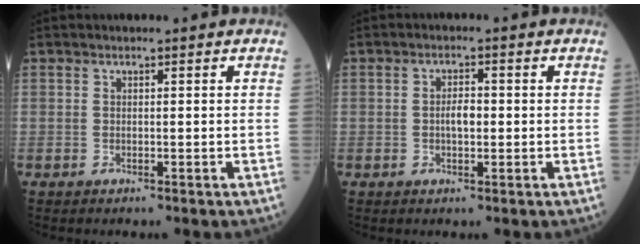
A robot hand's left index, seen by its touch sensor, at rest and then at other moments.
{"total": 2.6, "force": [-0.8, 1.1, 2.2], "torque": [-0.037, 0.002, -0.018]}